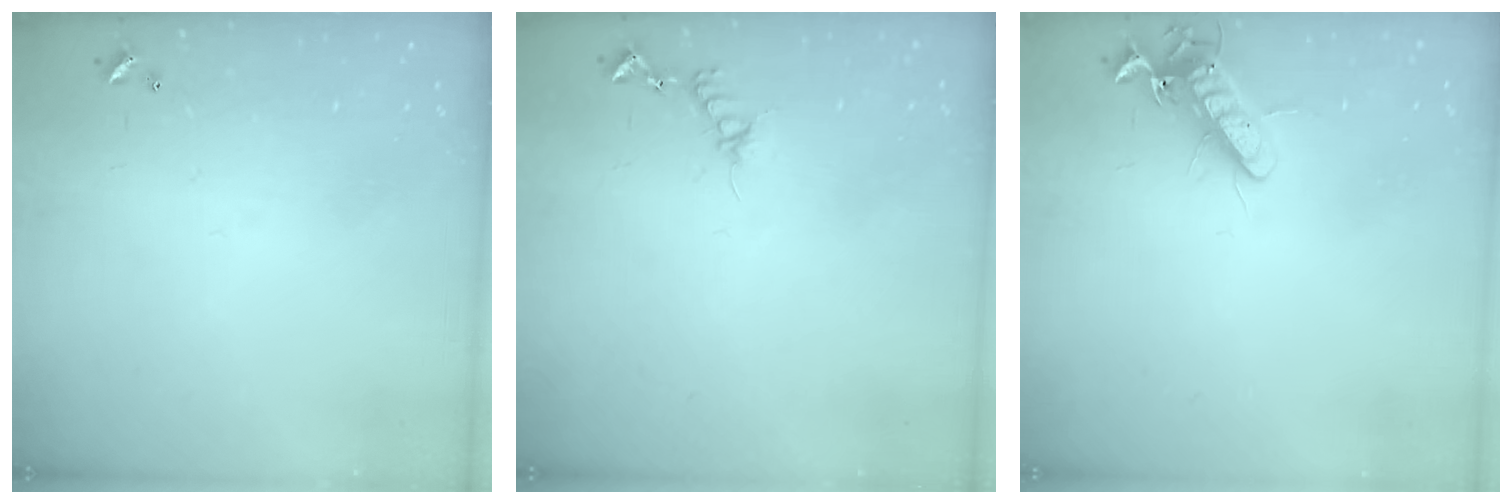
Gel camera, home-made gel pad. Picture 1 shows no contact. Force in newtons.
{"total": 8.7, "press": 8.6, "slide": 0.7}
{"total": 11.7, "press": 11.6, "slide": 1.7}